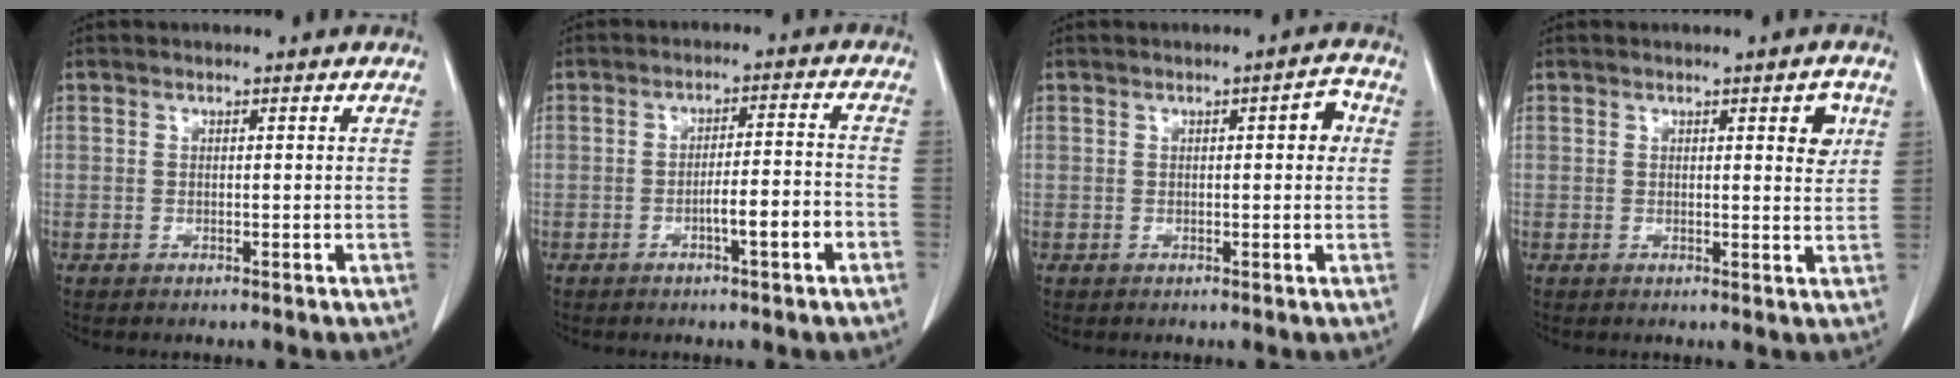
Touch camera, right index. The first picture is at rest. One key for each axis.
{"total": 5.8, "fx": -2.7, "fy": 0.1, "fz": 5.2, "tx": -0.077, "ty": 0.010, "tz": -0.039}
{"total": 3.0, "fx": 0.6, "fy": 0.9, "fz": 2.8, "tx": -0.031, "ty": 0.010, "tz": 0.004}
{"total": 3.3, "fx": 1.4, "fy": 0.8, "fz": 2.9, "tx": -0.033, "ty": -0.005, "tz": 0.016}